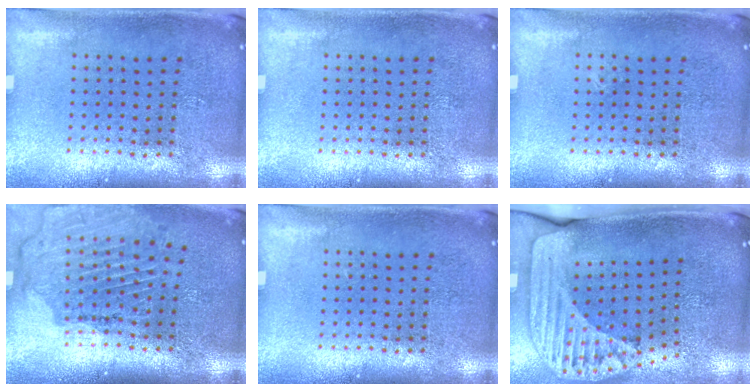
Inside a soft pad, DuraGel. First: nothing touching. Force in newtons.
{"total": 0.0}
{"total": 0.0}
{"total": 1.6, "press": 1.6, "slide": 0.0}
{"total": 0.0}
{"total": 2.4, "press": 1.7, "slide": 1.6}